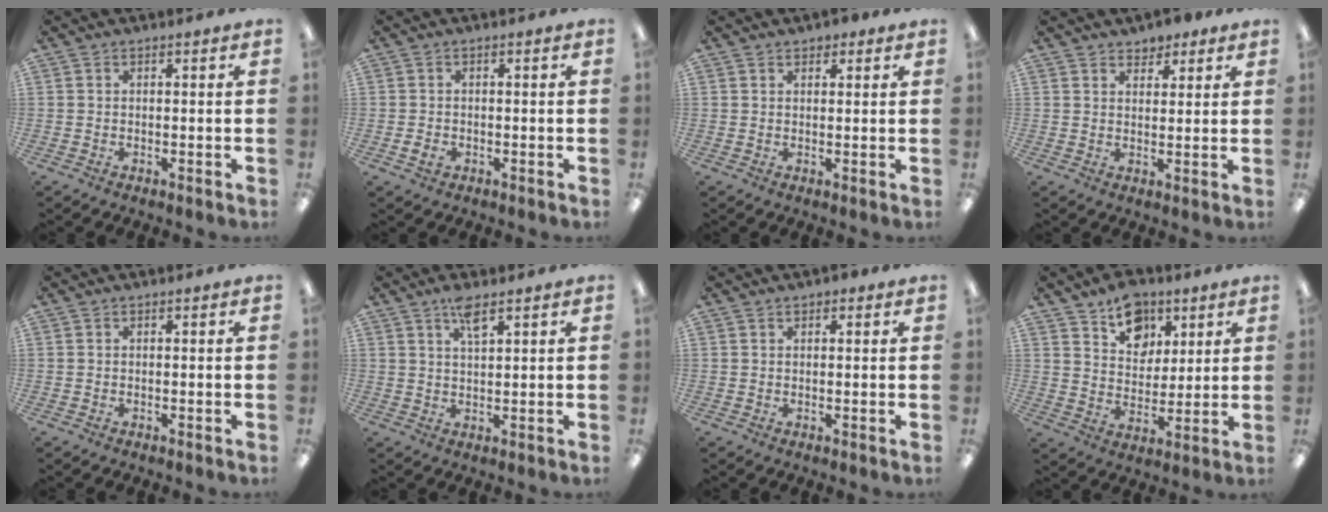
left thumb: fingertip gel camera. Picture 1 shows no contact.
{"total": 1.9, "force": [-0.6, 1.4, 1.1], "torque": [-0.018, 0.004, -0.010]}
{"total": 1.8, "force": [1.4, 1.0, 0.4], "torque": [-0.008, 0.002, 0.026]}
{"total": 3.6, "force": [3.1, 1.8, 0.2], "torque": [0.005, -0.015, 0.057]}
{"total": 0.0}
{"total": 4.2, "force": [2.9, 1.0, 2.8], "torque": [-0.057, -0.001, 0.050]}
{"total": 1.2, "force": [0.9, 0.7, 0.4], "torque": [-0.009, 0.002, 0.017]}
{"total": 11.5, "force": [7.5, 7.8, 3.8], "torque": [-0.034, -0.048, 0.135]}